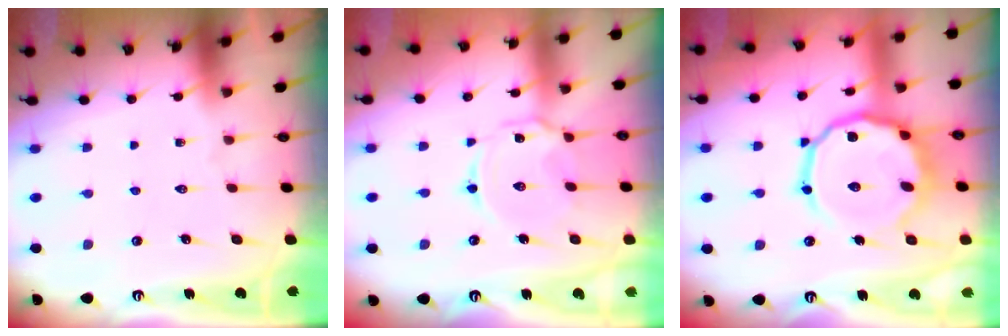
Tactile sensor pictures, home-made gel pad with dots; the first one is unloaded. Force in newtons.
{"total": 5.2, "press": 5.1, "slide": 0.4}
{"total": 15.7, "press": 15.5, "slide": 2.2}